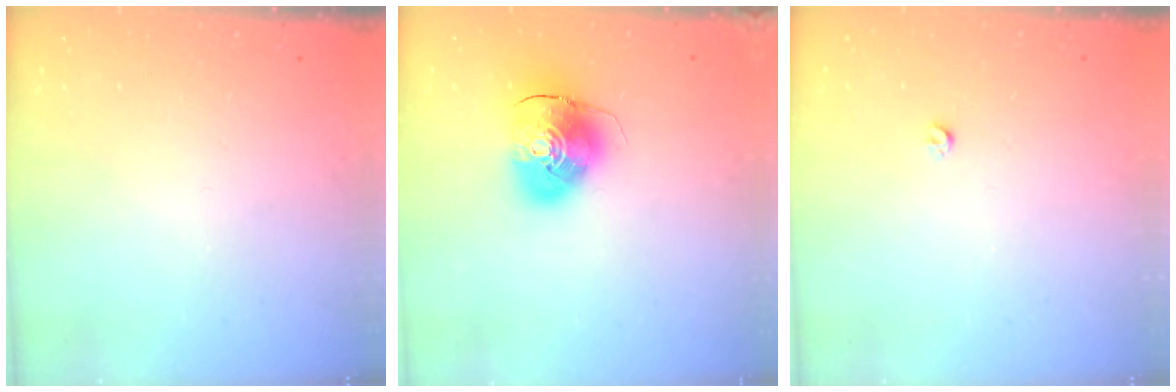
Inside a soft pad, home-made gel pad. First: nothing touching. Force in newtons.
{"total": 10.5, "press": 10.4, "slide": 1.8}
{"total": 2.8, "press": 2.8, "slide": 0.5}